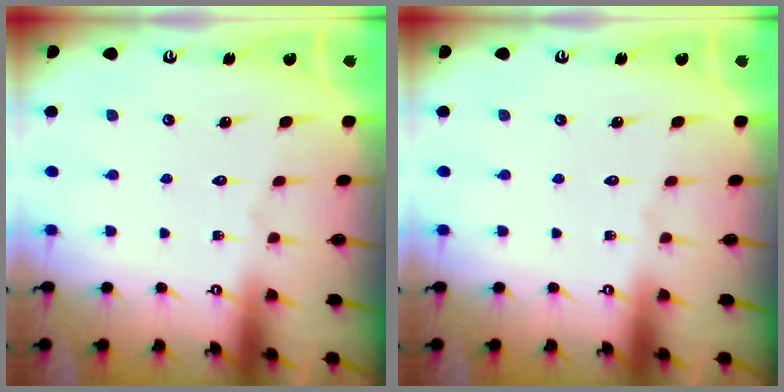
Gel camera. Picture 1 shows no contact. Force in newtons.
{"total": 0.0}